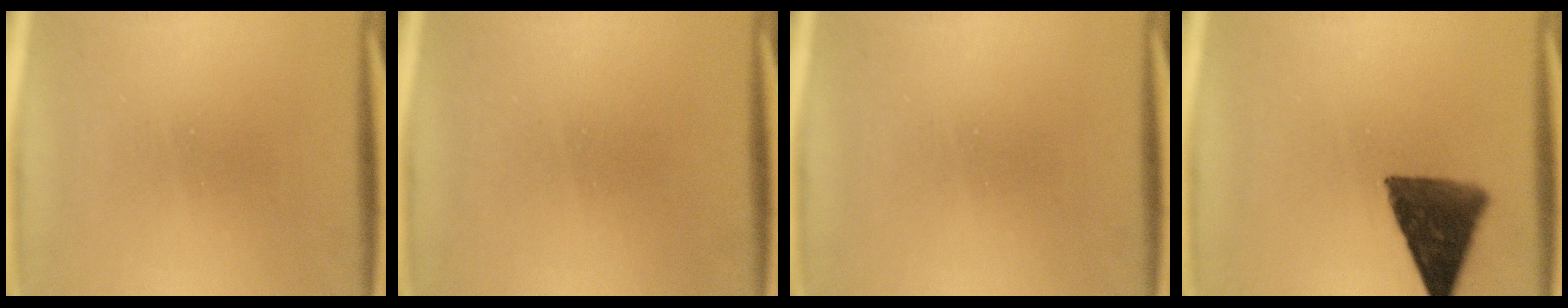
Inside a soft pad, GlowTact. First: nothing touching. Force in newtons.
{"total": 1.6}
{"total": 0.0}
{"total": 11.1}